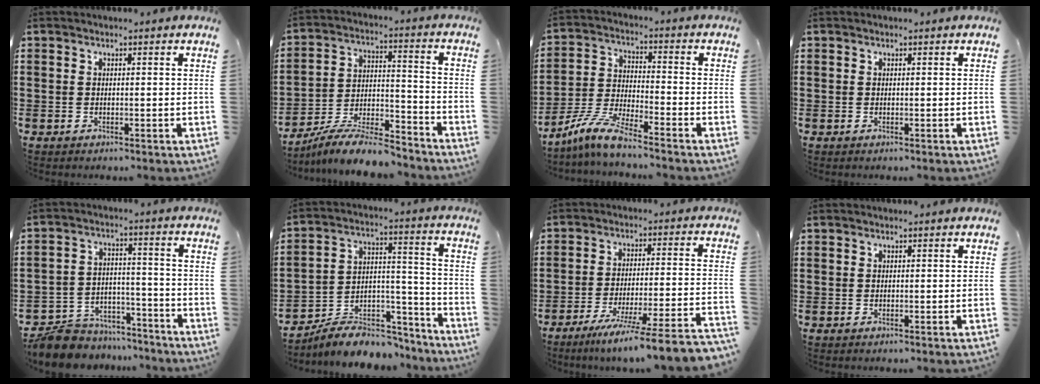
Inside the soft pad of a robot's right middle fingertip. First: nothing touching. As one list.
[{"total": 10.0, "force": [-9.1, 1.2, 4.0], "torque": [-0.073, 0.018, -0.178]}, {"total": 7.6, "force": [-6.6, 0.4, 3.9], "torque": [-0.101, -0.011, -0.134]}, {"total": 0.0}, {"total": 7.7, "force": [-7.4, 1.9, 1.0], "torque": [-0.021, 0.022, -0.145]}, {"total": 7.9, "force": [-7.1, 2.8, 2.2], "torque": [-0.038, 0.021, -0.137]}, {"total": 7.9, "force": [-6.6, -1.2, 4.2], "torque": [-0.064, -0.018, -0.129]}, {"total": 0.0}]